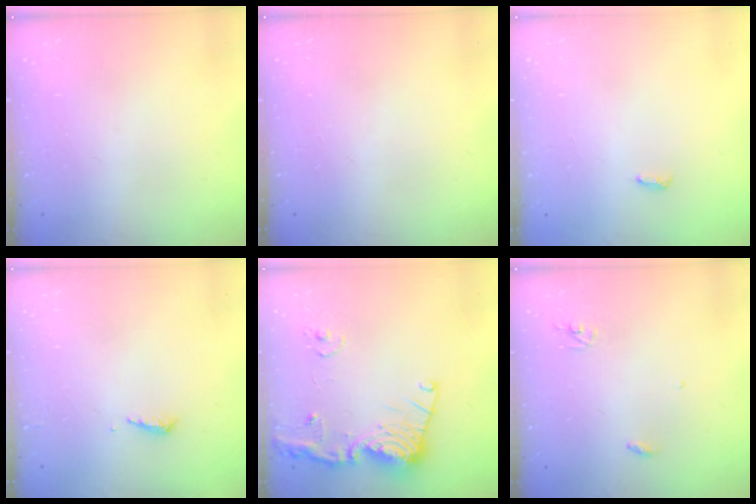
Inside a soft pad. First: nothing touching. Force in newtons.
{"total": 0.0}
{"total": 2.8, "press": 2.8, "slide": 0.4}
{"total": 5.1, "press": 5.1, "slide": 0.5}
{"total": 15.8, "press": 15.7, "slide": 1.8}
{"total": 3.0, "press": 2.9, "slide": 0.2}